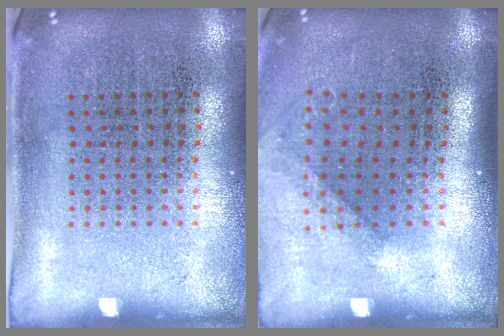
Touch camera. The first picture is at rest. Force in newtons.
{"total": 1.2, "press": 0.9, "slide": 0.7}